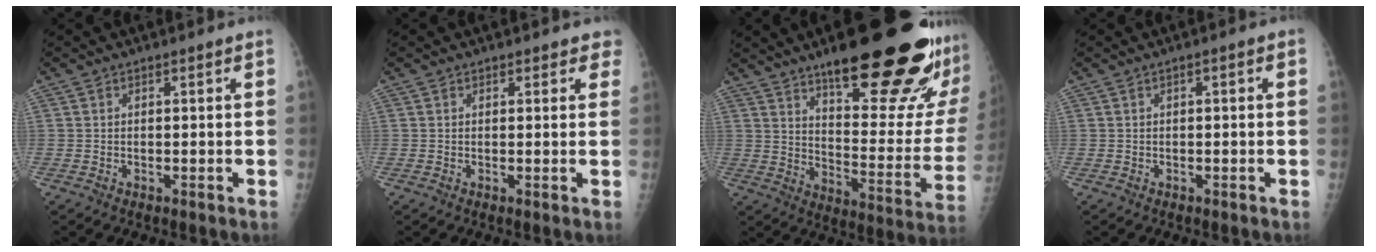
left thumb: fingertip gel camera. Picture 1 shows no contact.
{"total": 2.3, "force": [1.8, 1.4, 0.1], "torque": [0.030, -0.007, 0.007]}
{"total": 28.9, "force": [18.5, 7.3, 20.9], "torque": [-0.235, -0.085, 0.269]}
{"total": 1.0, "force": [0.1, 0.3, 0.9], "torque": [-0.013, 0.005, -0.001]}